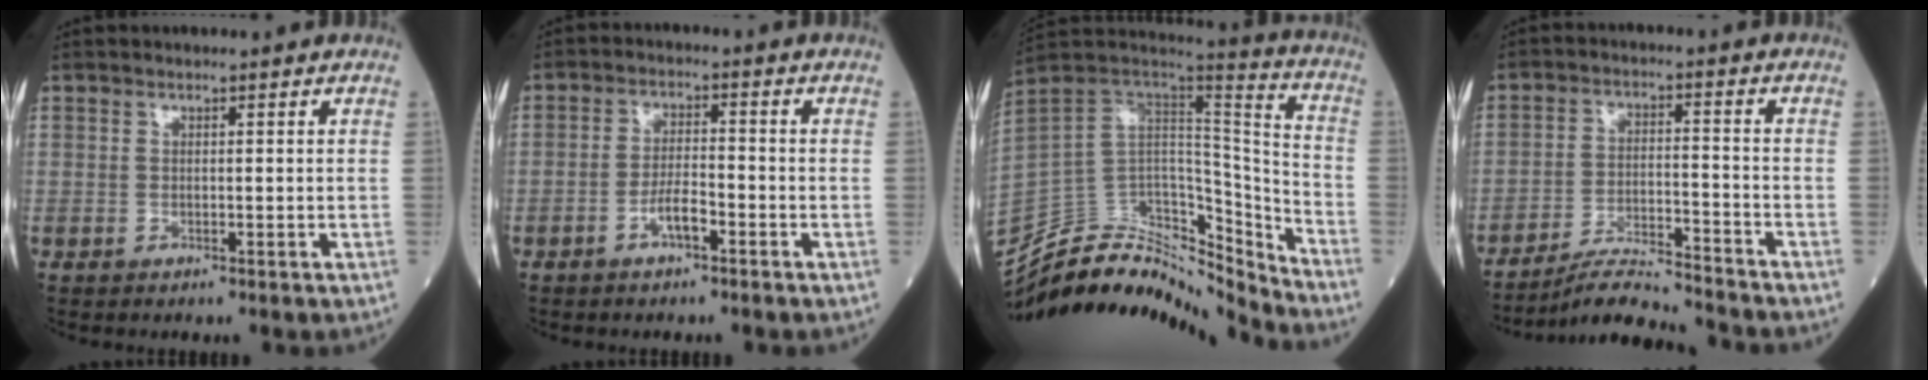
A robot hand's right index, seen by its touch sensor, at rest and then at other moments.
{"total": 3.6, "force": [-2.0, 0.9, 2.9], "torque": [-0.055, 0.006, -0.035]}
{"total": 25.5, "force": [-23.7, 6.2, 7.1], "torque": [-0.162, 0.034, -0.378]}
{"total": 8.6, "force": [-8.4, -0.9, 1.7], "torque": [-0.029, -0.005, -0.151]}